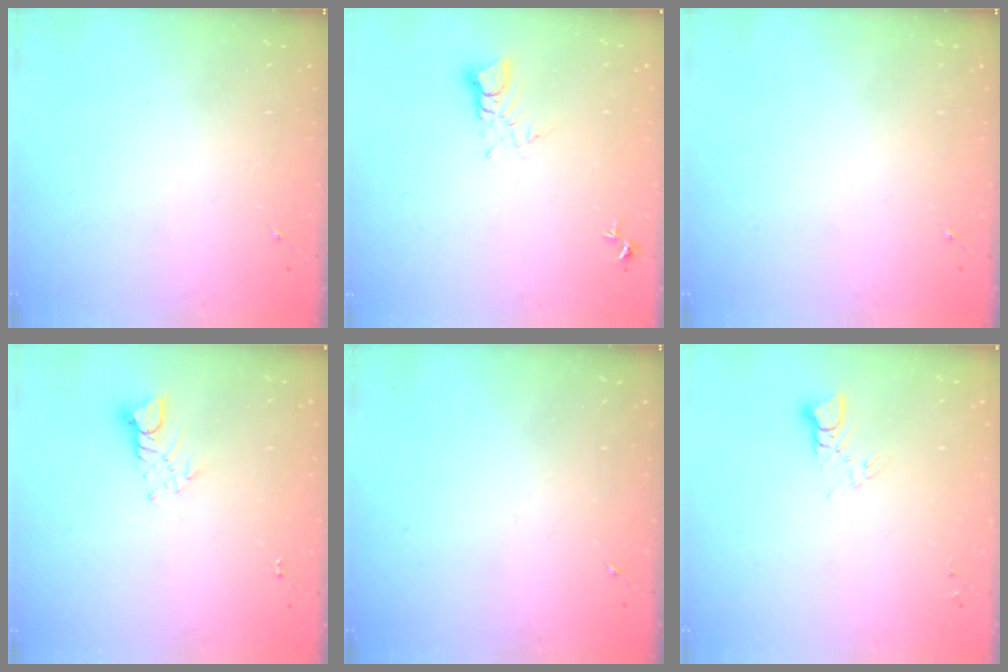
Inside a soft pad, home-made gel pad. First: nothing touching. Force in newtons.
{"total": 4.0, "press": 3.9, "slide": 0.3}
{"total": 0.0}
{"total": 5.1, "press": 5.0, "slide": 0.3}
{"total": 0.0}
{"total": 3.0, "press": 3.0, "slide": 0.3}